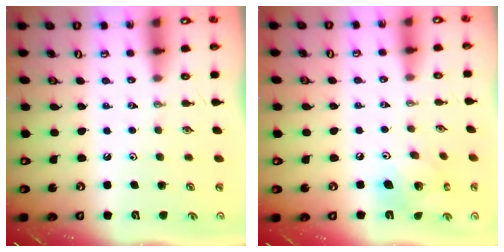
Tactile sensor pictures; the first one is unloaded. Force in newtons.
{"total": 12.4, "press": 12.3, "slide": 1.3}